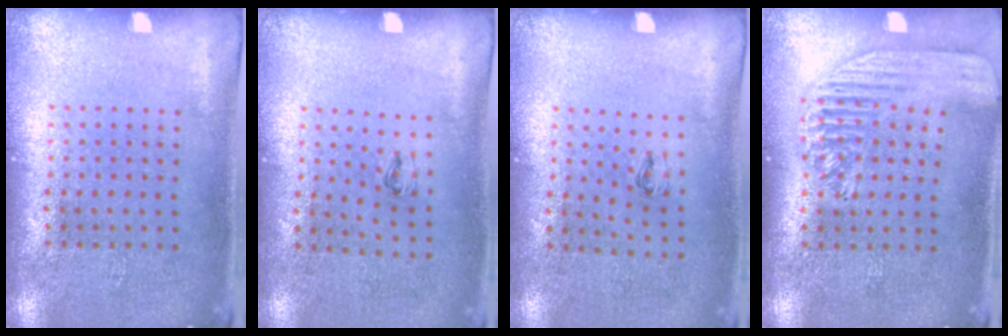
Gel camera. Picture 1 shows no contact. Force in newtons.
{"total": 0.6, "press": 0.2, "slide": 0.5}
{"total": 0.6, "press": 0.2, "slide": 0.5}
{"total": 1.7, "press": 1.5, "slide": 0.7}